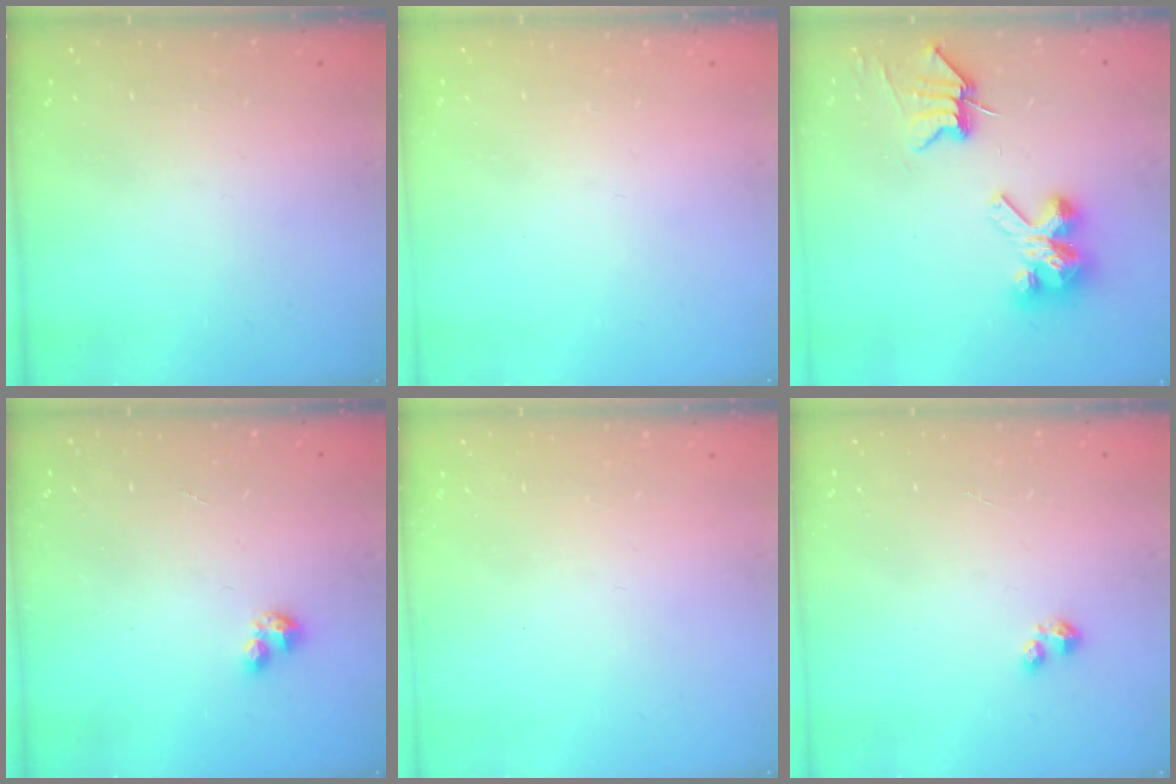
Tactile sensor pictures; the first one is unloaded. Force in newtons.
{"total": 0.0}
{"total": 9.8, "press": 9.8, "slide": 1.0}
{"total": 1.0, "press": 1.0, "slide": 0.1}
{"total": 0.0}
{"total": 2.4, "press": 2.4, "slide": 0.3}